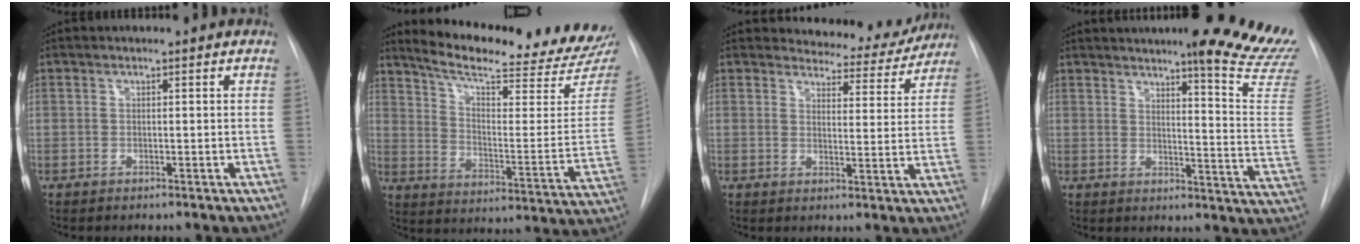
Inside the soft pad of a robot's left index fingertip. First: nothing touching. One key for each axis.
{"total": 25.1, "fx": 22.9, "fy": 2.4, "fz": 10.0, "tx": -0.152, "ty": -0.087, "tz": 0.295}
{"total": 9.2, "fx": 8.9, "fy": 2.3, "fz": 0.4, "tx": 0.011, "ty": -0.022, "tz": 0.098}
{"total": 20.9, "fx": 17.8, "fy": 0.2, "fz": 11.0, "tx": -0.136, "ty": -0.093, "tz": 0.200}